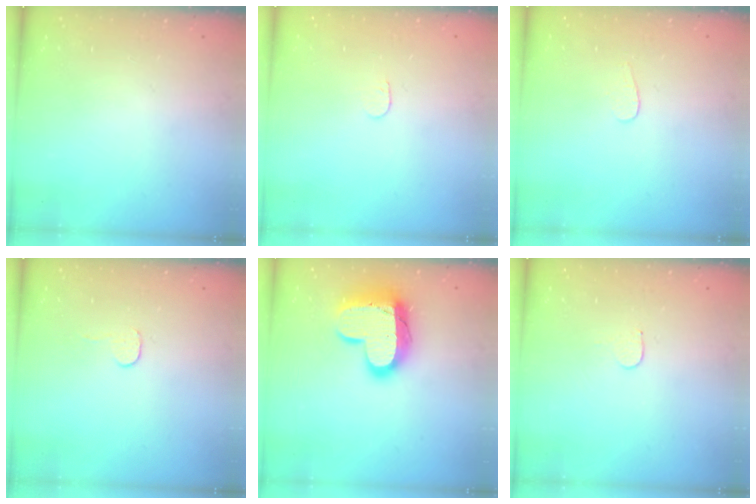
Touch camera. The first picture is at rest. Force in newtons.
{"total": 3.3, "press": 3.3, "slide": 0.3}
{"total": 3.0, "press": 3.0, "slide": 0.3}
{"total": 3.0, "press": 3.0, "slide": 0.3}
{"total": 16.3, "press": 16.2, "slide": 1.4}
{"total": 3.7, "press": 3.7, "slide": 0.3}